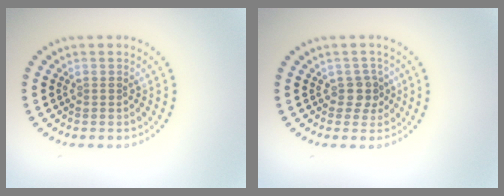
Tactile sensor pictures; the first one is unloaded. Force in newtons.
{"total": 1.8, "press": 1.5, "slide": 0.9}